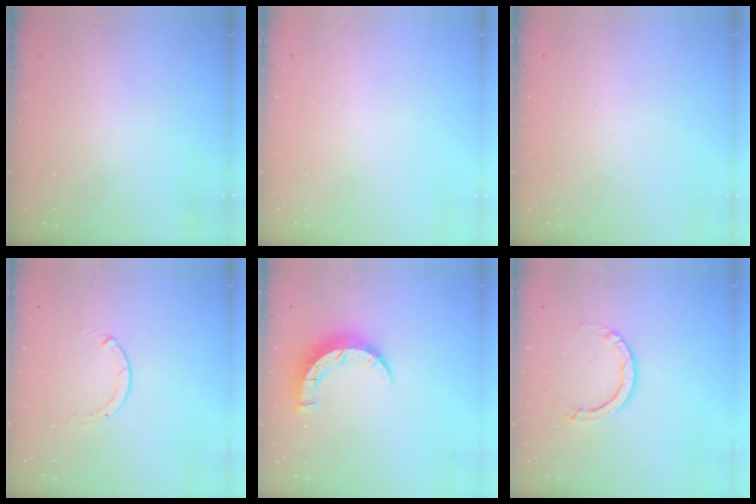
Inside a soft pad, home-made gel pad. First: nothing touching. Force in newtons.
{"total": 0.0}
{"total": 0.0}
{"total": 0.0}
{"total": 7.9, "press": 7.9, "slide": 0.2}
{"total": 5.6, "press": 5.6, "slide": 0.4}